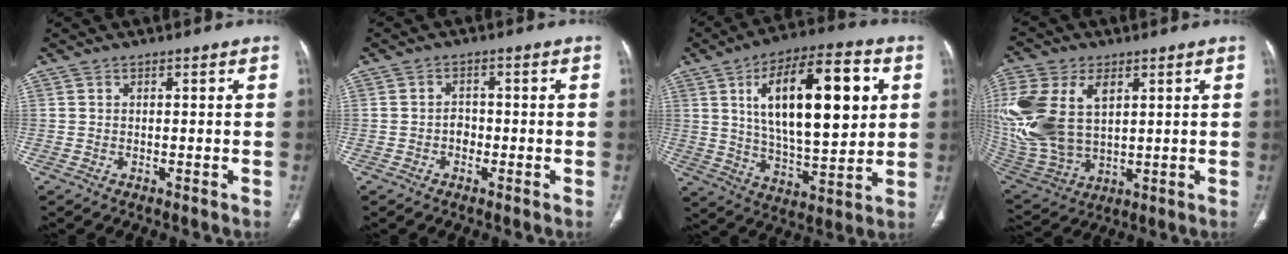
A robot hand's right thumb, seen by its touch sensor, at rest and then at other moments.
{"total": 2.1, "force": [-0.7, 1.7, 1.0], "torque": [-0.006, 0.009, -0.016]}
{"total": 23.4, "force": [6.2, 9.5, 20.4], "torque": [-0.305, -0.012, 0.099]}
{"total": 22.4, "force": [5.4, 14.1, 16.5], "torque": [-0.393, -0.007, 0.118]}